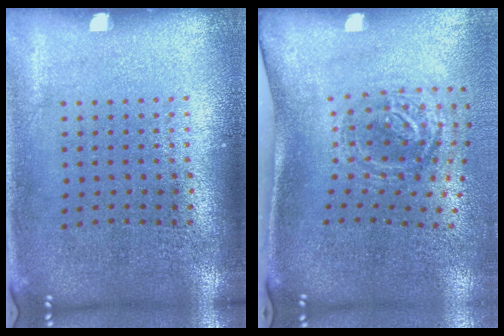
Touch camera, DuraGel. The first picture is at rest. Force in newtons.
{"total": 1.9, "press": 1.2, "slide": 1.5}